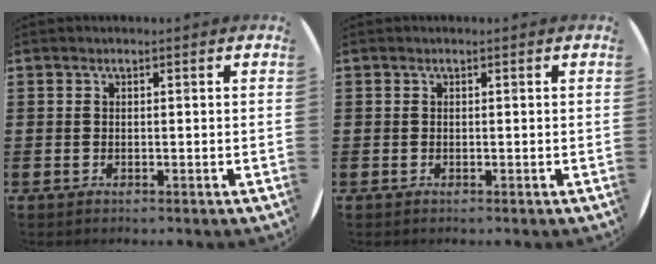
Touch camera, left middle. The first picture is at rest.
{"total": 0.0}